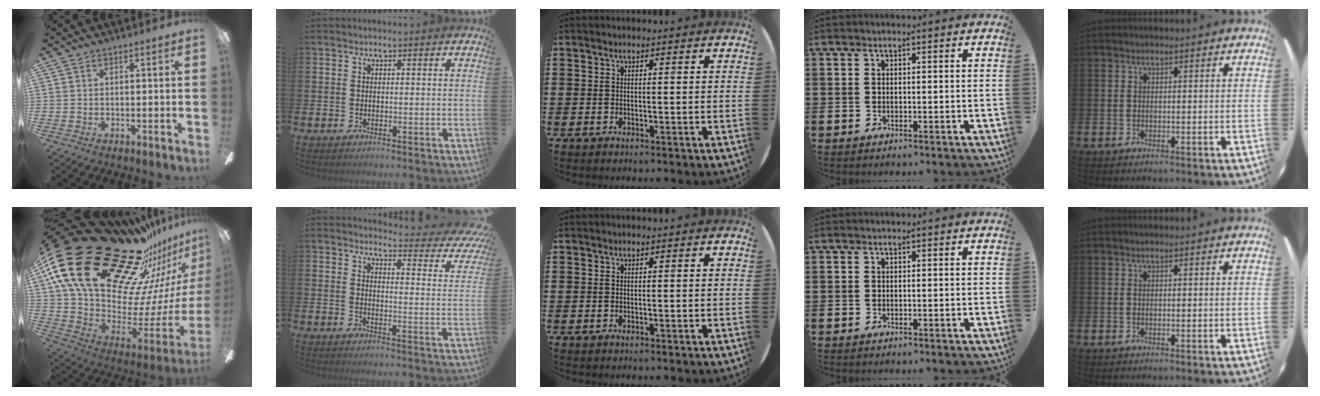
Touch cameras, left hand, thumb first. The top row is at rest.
{"thumb": {"total": 33.7, "force": [22.0, 15.9, 19.9], "torque": [-0.310, -0.202, 0.439]}, "index": {"total": 3.3, "force": [3.0, 1.1, 0.9], "torque": [-0.013, -0.039, 0.040]}}